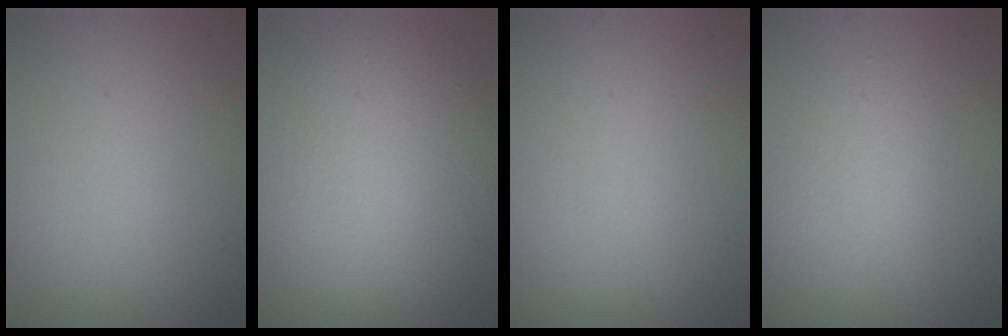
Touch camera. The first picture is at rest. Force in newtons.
{"total": 11.1, "press": 11.1, "slide": 0.5}
{"total": 0.0}
{"total": 2.3, "press": 2.3, "slide": 0.1}